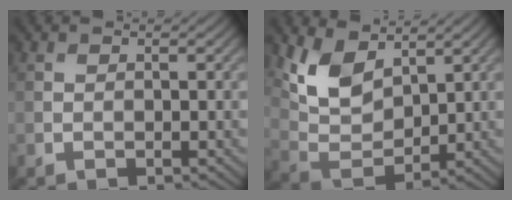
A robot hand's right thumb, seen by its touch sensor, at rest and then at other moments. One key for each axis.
{"total": 8.6, "fx": 4.6, "fy": 4.6, "fz": 5.5, "tx": -0.129, "ty": -0.009, "tz": 0.095}